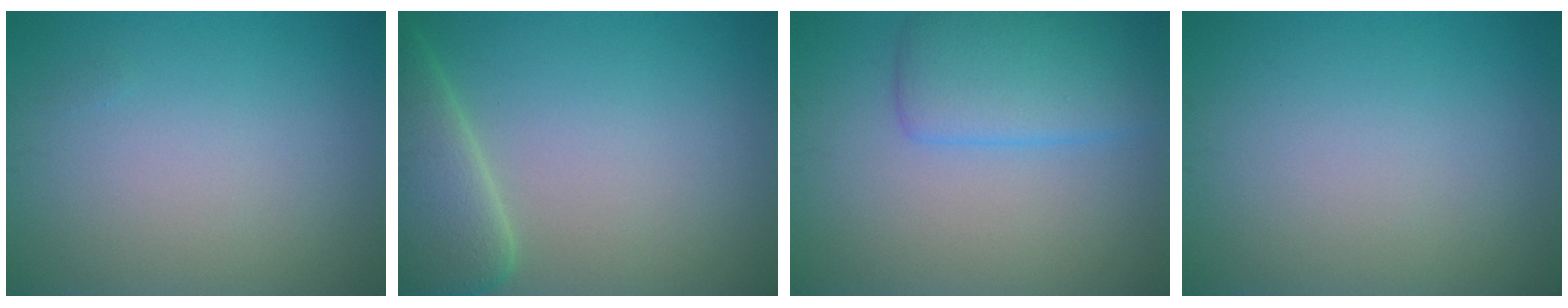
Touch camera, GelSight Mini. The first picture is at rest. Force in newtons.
{"total": 5.6, "press": 5.6, "slide": 0.5}
{"total": 4.6, "press": 4.6, "slide": 0.2}
{"total": 0.0}